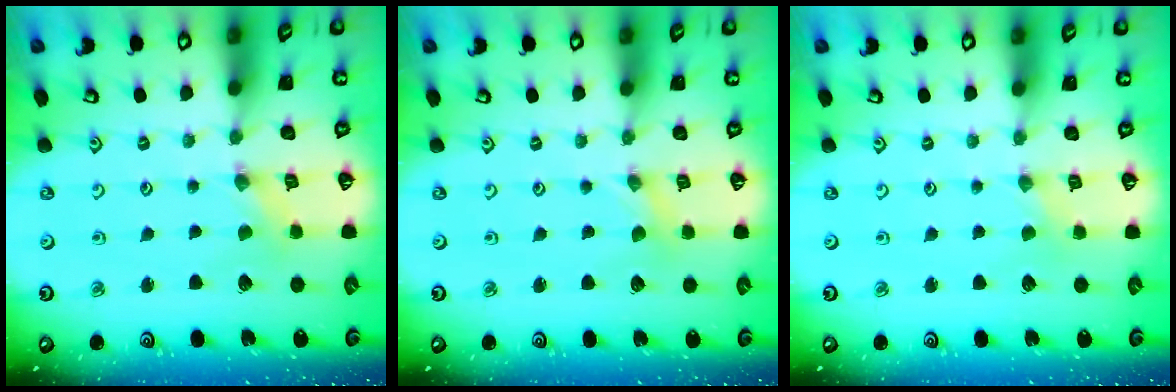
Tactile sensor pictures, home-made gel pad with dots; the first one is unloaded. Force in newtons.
{"total": 0.0}
{"total": 0.0}